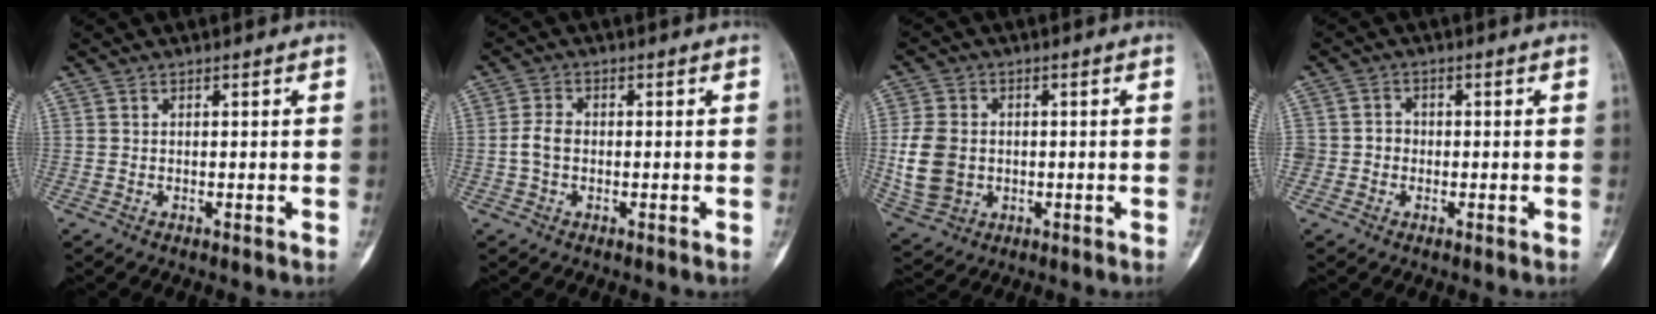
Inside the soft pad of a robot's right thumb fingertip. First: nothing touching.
{"total": 3.4, "force": [-0.5, 2.4, 2.5], "torque": [-0.053, 0.010, -0.014]}
{"total": 9.6, "force": [-0.5, 7.6, 5.9], "torque": [-0.115, 0.002, -0.001]}
{"total": 2.9, "force": [-0.7, 2.7, 0.7], "torque": [0.010, 0.011, -0.018]}